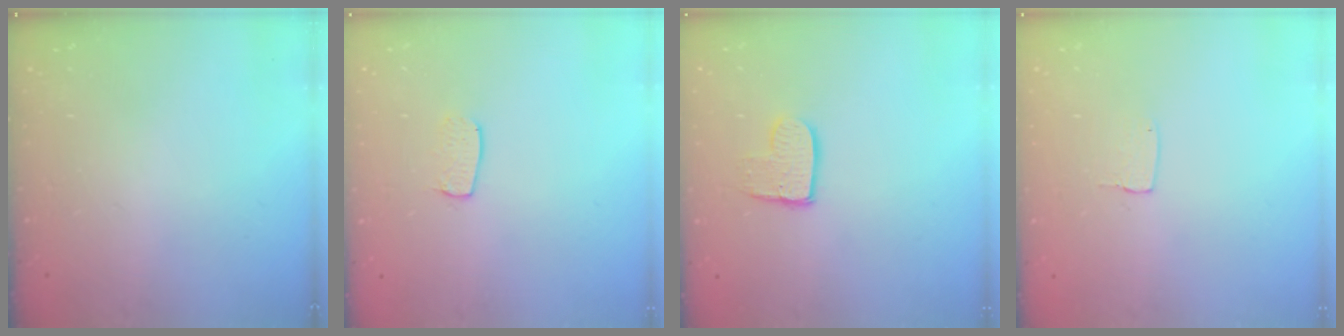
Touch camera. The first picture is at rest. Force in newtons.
{"total": 5.5, "press": 5.5, "slide": 0.4}
{"total": 9.0, "press": 9.0, "slide": 0.7}
{"total": 3.2, "press": 3.2, "slide": 0.2}